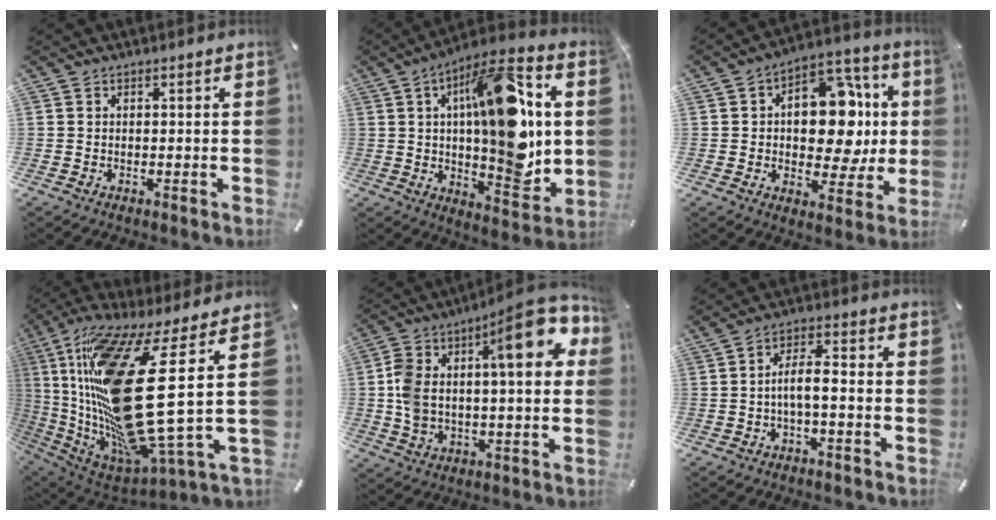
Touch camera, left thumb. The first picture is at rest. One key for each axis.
{"total": 22.0, "fx": 4.3, "fy": 8.7, "fz": 19.8, "tx": -0.295, "ty": -0.023, "tz": 0.062}
{"total": 16.8, "fx": 1.1, "fy": 11.1, "fz": 12.5, "tx": -0.152, "ty": -0.010, "tz": 0.021}
{"total": 34.5, "fx": 3.9, "fy": 12.5, "fz": 31.9, "tx": -0.556, "ty": -0.105, "tz": 0.117}
{"total": 21.6, "fx": 6.5, "fy": 9.9, "fz": 18.0, "tx": -0.268, "ty": -0.016, "tz": 0.097}
{"total": 5.9, "fx": -1.7, "fy": 1.9, "fz": 5.3, "tx": -0.091, "ty": 0.014, "tz": -0.031}